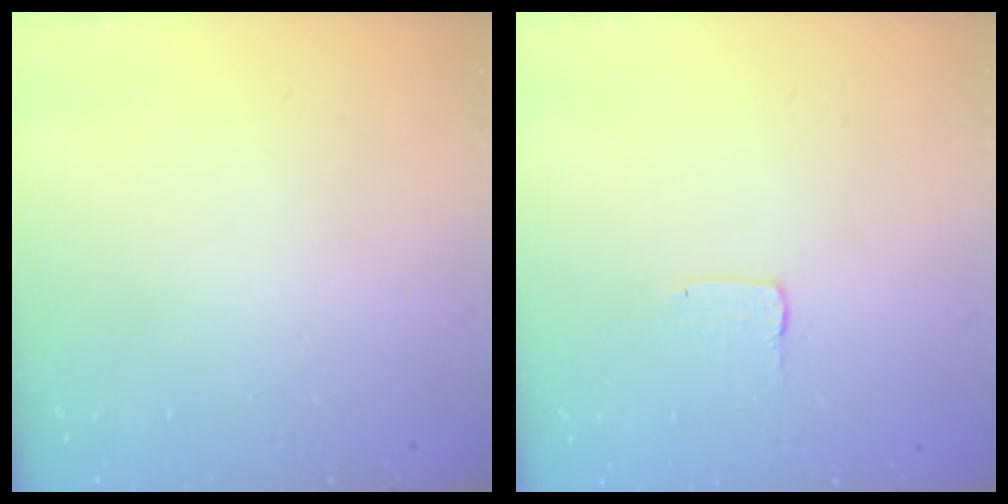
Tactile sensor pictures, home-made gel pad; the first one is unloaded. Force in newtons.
{"total": 1.0, "press": 1.0, "slide": 0.1}